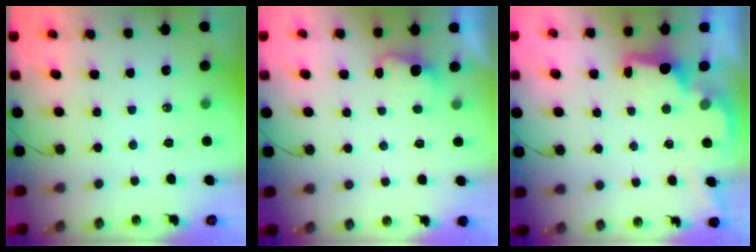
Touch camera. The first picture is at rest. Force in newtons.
{"total": 3.0, "press": 2.8, "slide": 1.0}
{"total": 2.0, "press": 1.9, "slide": 0.8}